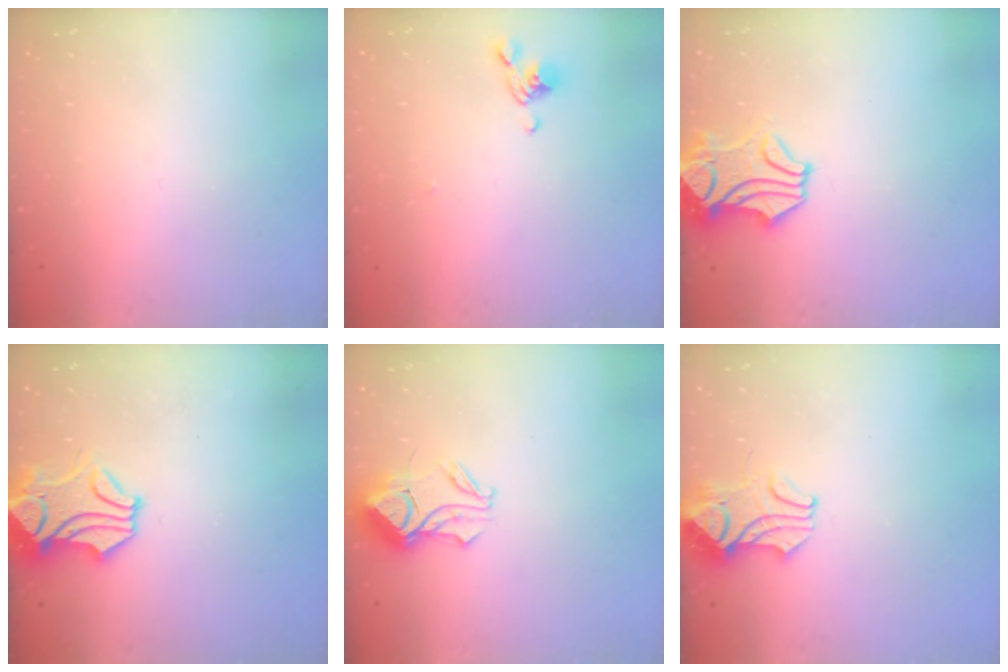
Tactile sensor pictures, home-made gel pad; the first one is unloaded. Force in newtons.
{"total": 6.2, "press": 6.2, "slide": 0.5}
{"total": 2.4, "press": 2.1, "slide": 1.2}
{"total": 1.3, "press": 0.5, "slide": 1.3}
{"total": 9.8, "press": 9.7, "slide": 1.5}
{"total": 2.4, "press": 2.3, "slide": 0.9}